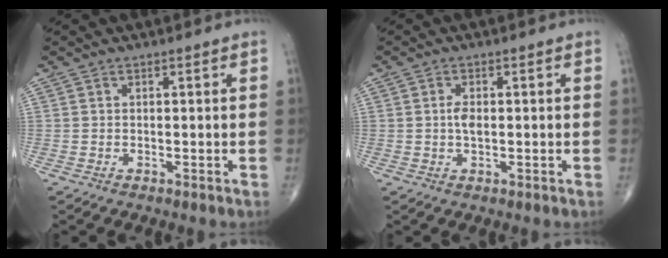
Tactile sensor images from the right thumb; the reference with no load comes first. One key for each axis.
{"total": 2.4, "fx": 0.0, "fy": 1.2, "fz": 2.0, "tx": -0.037, "ty": 0.001, "tz": -0.002}